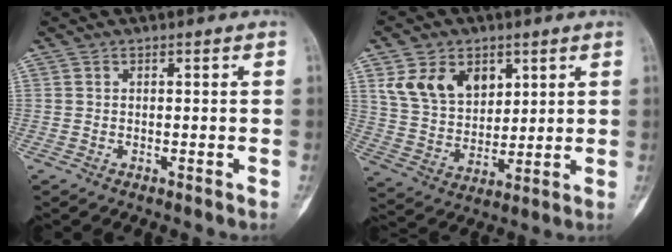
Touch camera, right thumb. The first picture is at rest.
{"total": 12.5, "force": [5.5, 8.7, 7.2], "torque": [-0.097, -0.022, 0.114]}